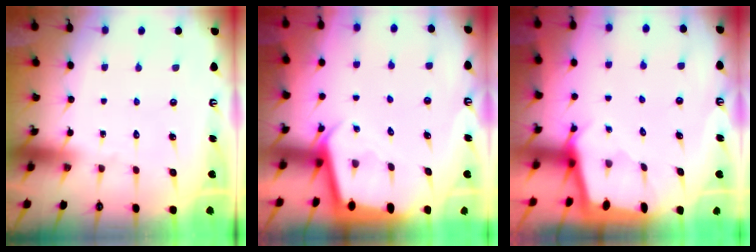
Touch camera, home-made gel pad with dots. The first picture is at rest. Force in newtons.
{"total": 2.3, "press": 2.3, "slide": 0.1}
{"total": 1.6, "press": 1.6, "slide": 0.2}